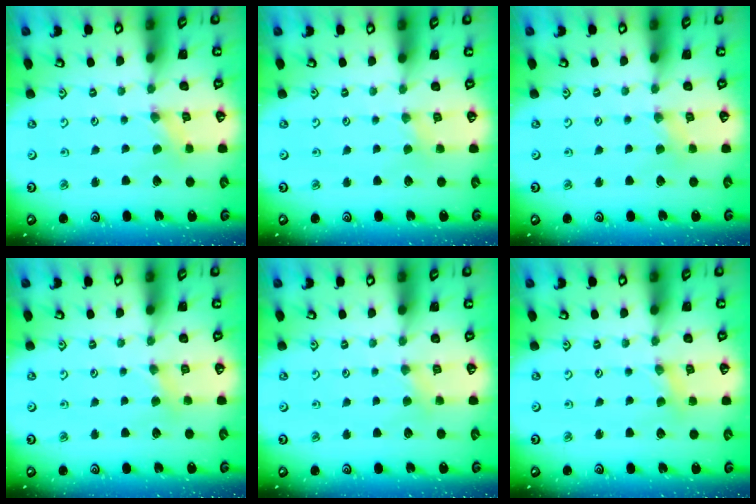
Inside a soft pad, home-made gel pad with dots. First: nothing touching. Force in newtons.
{"total": 1.2, "press": 1.2, "slide": 0.3}
{"total": 2.6, "press": 2.5, "slide": 0.5}
{"total": 2.5, "press": 2.5, "slide": 0.5}
{"total": 2.5, "press": 2.5, "slide": 0.3}
{"total": 1.3, "press": 1.2, "slide": 0.2}